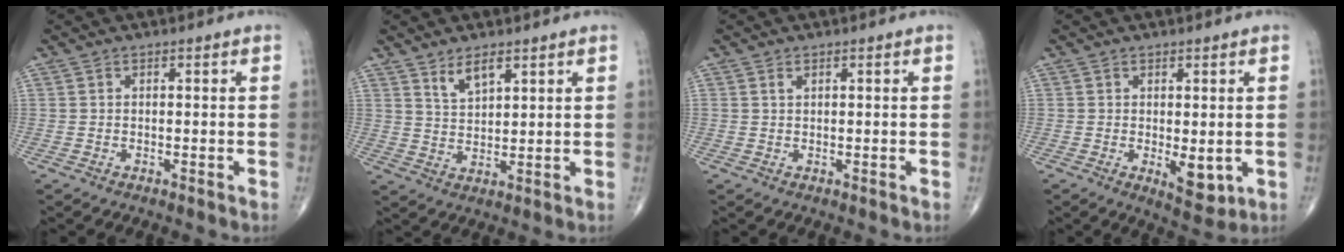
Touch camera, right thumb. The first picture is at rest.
{"total": 4.8, "force": [3.2, 1.8, 3.0], "torque": [-0.049, -0.023, 0.065]}
{"total": 0.7, "force": [0.4, 0.3, 0.4], "torque": [-0.005, 0.002, 0.011]}
{"total": 5.3, "force": [-0.7, 2.4, 4.7], "torque": [-0.054, -0.014, -0.001]}